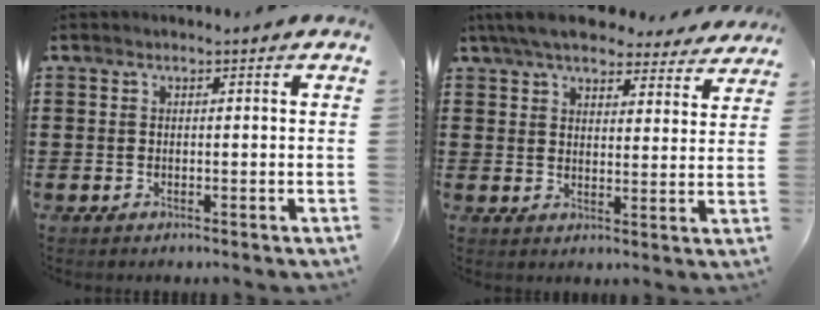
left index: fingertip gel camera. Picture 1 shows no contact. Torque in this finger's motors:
{"motor_torque": [2.14, 0.00, 0.33, -0.13]}